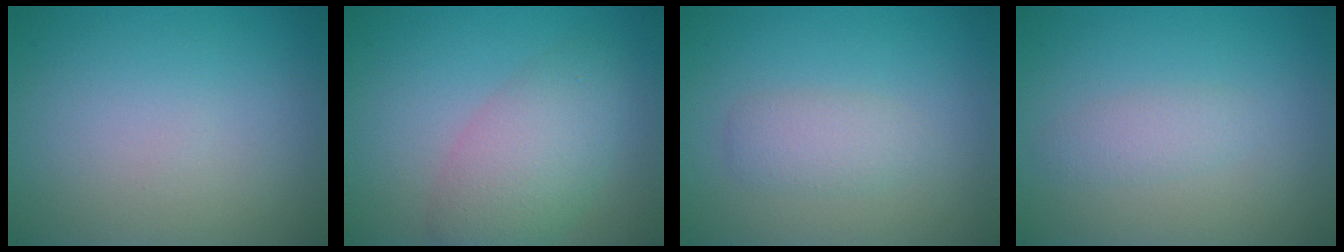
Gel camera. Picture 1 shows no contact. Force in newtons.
{"total": 5.2, "press": 5.2, "slide": 0.3}
{"total": 2.0, "press": 2.0, "slide": 0.2}
{"total": 1.4, "press": 1.4, "slide": 0.1}